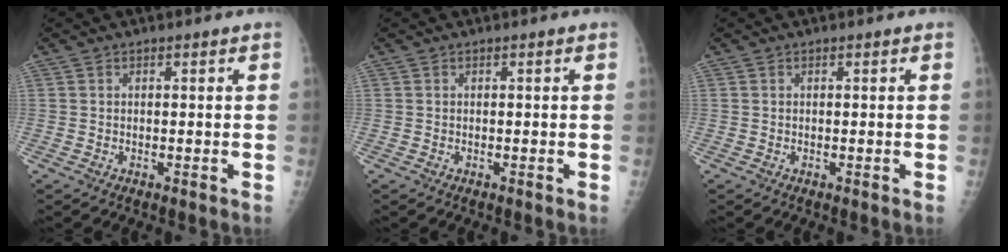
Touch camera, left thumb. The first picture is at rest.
{"total": 0.0}
{"total": 0.0}